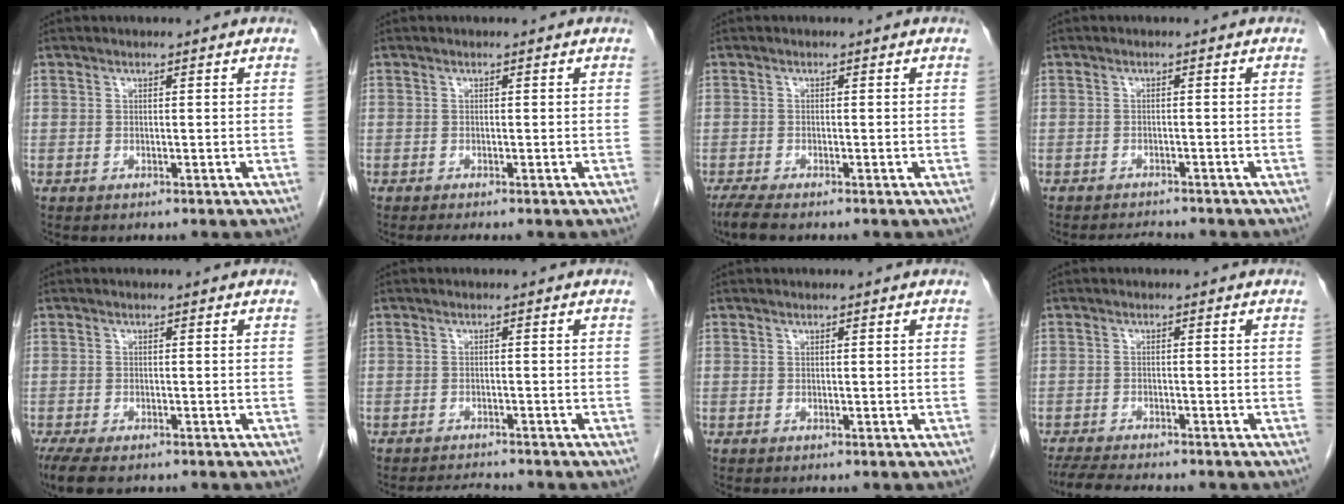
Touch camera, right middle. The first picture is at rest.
{"total": 1.5, "force": [-1.2, -0.1, 0.8], "torque": [-0.012, -0.002, -0.017]}
{"total": 2.7, "force": [-2.2, 0.2, 1.6], "torque": [-0.036, -0.009, -0.040]}
{"total": 3.1, "force": [-3.0, 0.6, 0.6], "torque": [-0.012, -0.009, -0.045]}
{"total": 5.8, "force": [-4.3, 2.0, 3.3], "torque": [-0.057, -0.014, -0.067]}
{"total": 3.0, "force": [-3.0, 0.2, 0.4], "torque": [-0.011, -0.012, -0.047]}
{"total": 0.0}
{"total": 7.4, "force": [-6.6, 0.8, 3.3], "torque": [-0.052, -0.017, -0.105]}